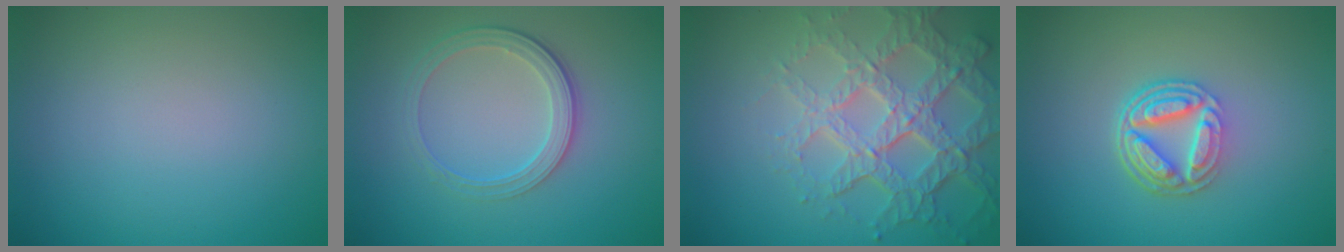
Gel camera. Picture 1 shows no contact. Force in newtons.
{"total": 3.3, "press": 2.7, "slide": 1.9}
{"total": 7.4, "press": 5.2, "slide": 5.2}
{"total": 5.3, "press": 3.9, "slide": 3.7}